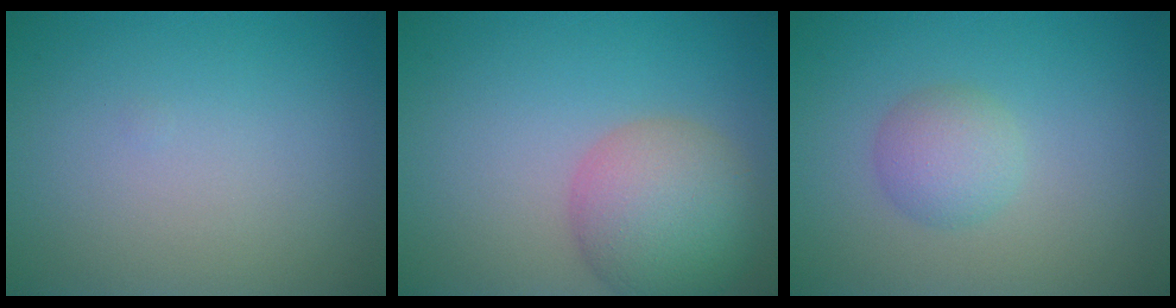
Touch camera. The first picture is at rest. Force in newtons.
{"total": 6.7, "press": 6.7, "slide": 0.5}
{"total": 2.5, "press": 2.5, "slide": 0.0}